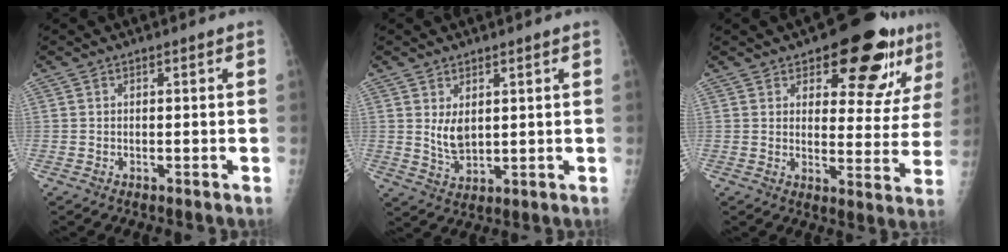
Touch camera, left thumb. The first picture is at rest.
{"total": 4.7, "force": [1.6, 2.8, 3.5], "torque": [-0.054, -0.020, 0.039]}
{"total": 16.4, "force": [10.1, 7.2, 10.8], "torque": [-0.085, -0.054, 0.134]}